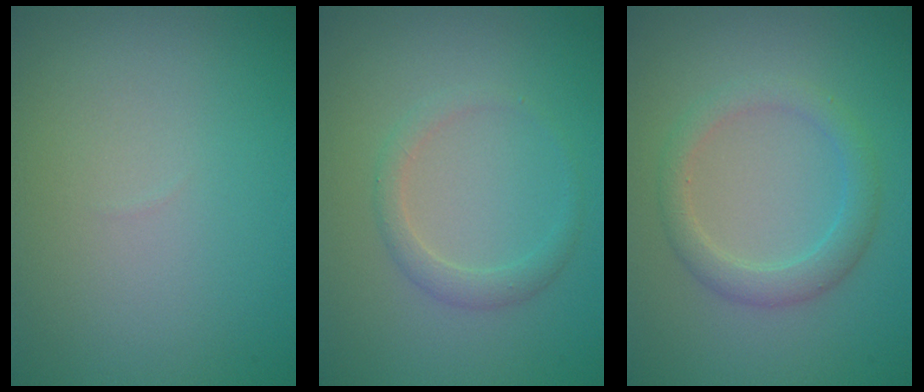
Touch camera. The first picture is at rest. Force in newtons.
{"total": 1.6, "press": 1.6, "slide": 0.1}
{"total": 2.7, "press": 2.7, "slide": 0.2}